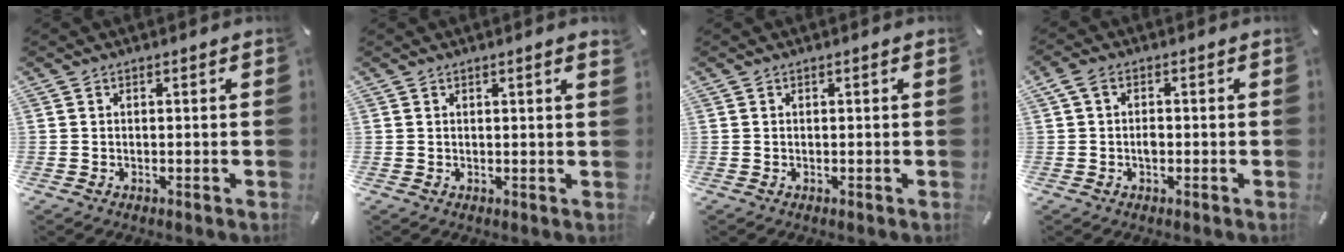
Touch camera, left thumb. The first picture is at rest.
{"total": 1.0, "force": [0.6, 0.0, 0.9], "torque": [-0.016, -0.001, 0.010]}
{"total": 0.0}
{"total": 2.8, "force": [-0.2, 1.8, 2.1], "torque": [-0.041, 0.005, -0.004]}